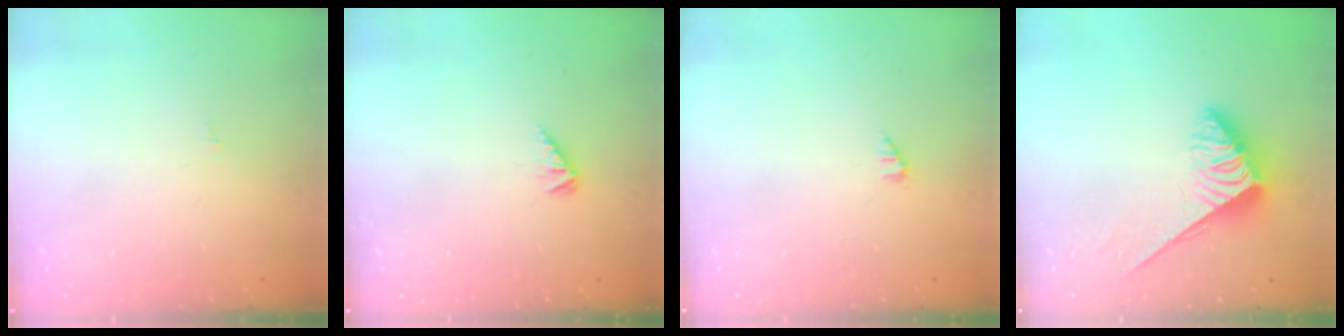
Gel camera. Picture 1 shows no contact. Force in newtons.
{"total": 2.2, "press": 2.2, "slide": 0.4}
{"total": 1.0, "press": 1.0, "slide": 0.2}
{"total": 3.8, "press": 3.7, "slide": 0.6}